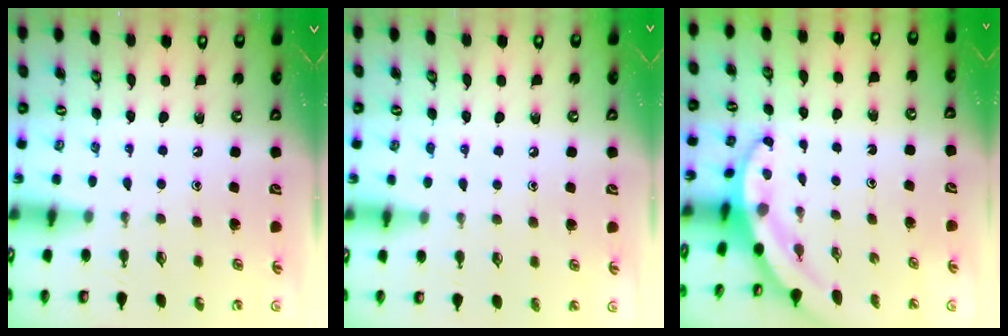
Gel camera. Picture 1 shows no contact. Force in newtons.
{"total": 3.2, "press": 3.2, "slide": 0.5}
{"total": 3.5, "press": 3.5, "slide": 0.2}